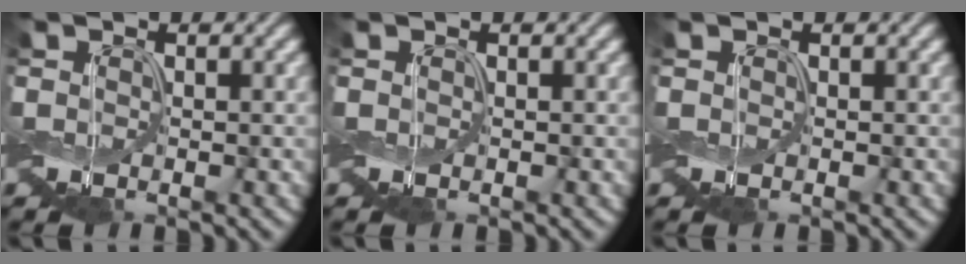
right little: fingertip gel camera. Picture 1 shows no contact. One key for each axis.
{"total": 0.0}
{"total": 0.0}